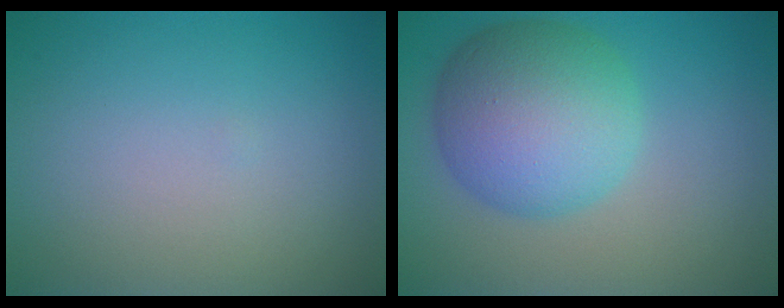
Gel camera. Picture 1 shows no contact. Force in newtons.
{"total": 8.4, "press": 8.4, "slide": 0.3}